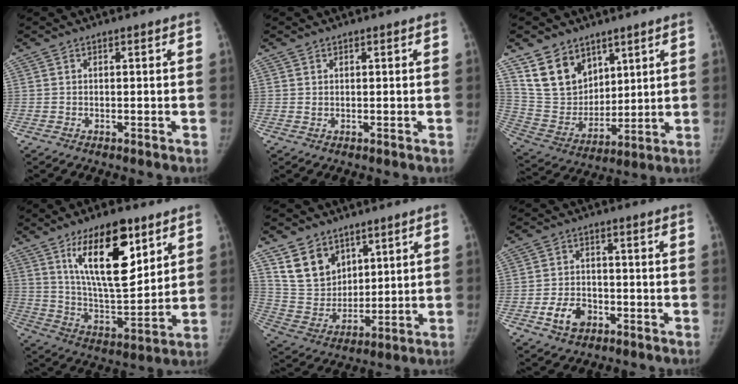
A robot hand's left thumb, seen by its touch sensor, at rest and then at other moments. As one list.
[{"total": 0.5, "force": [0.1, 0.4, 0.3], "torque": [-0.004, 0.000, 0.001]}, {"total": 15.1, "force": [9.1, 10.5, 5.9], "torque": [-0.067, -0.053, 0.188]}, {"total": 18.2, "force": [9.1, 7.0, 14.0], "torque": [-0.189, -0.053, 0.165]}, {"total": 11.9, "force": [7.1, 8.5, 4.3], "torque": [-0.044, -0.048, 0.147]}, {"total": 6.2, "force": [-2.8, 4.4, 3.4], "torque": [-0.049, 0.018, -0.046]}]